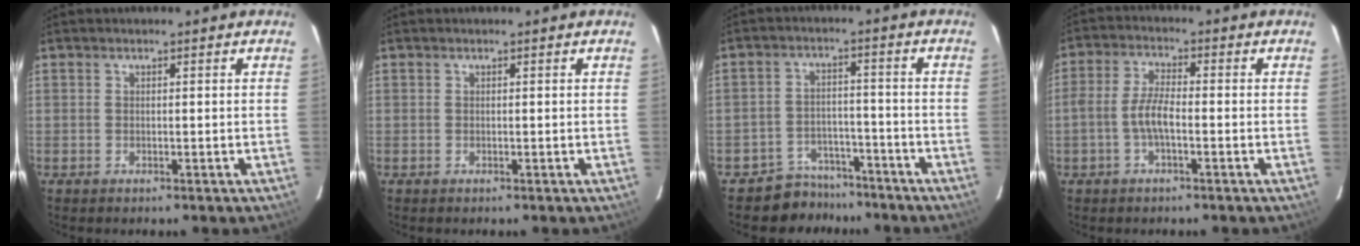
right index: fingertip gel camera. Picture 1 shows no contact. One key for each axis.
{"total": 0.0}
{"total": 7.4, "fx": -6.1, "fy": 4.1, "fz": 0.0, "tx": -0.015, "ty": 0.026, "tz": -0.091}
{"total": 5.1, "fx": -1.6, "fy": 1.4, "fz": 4.6, "tx": -0.100, "ty": 0.010, "tz": -0.033}